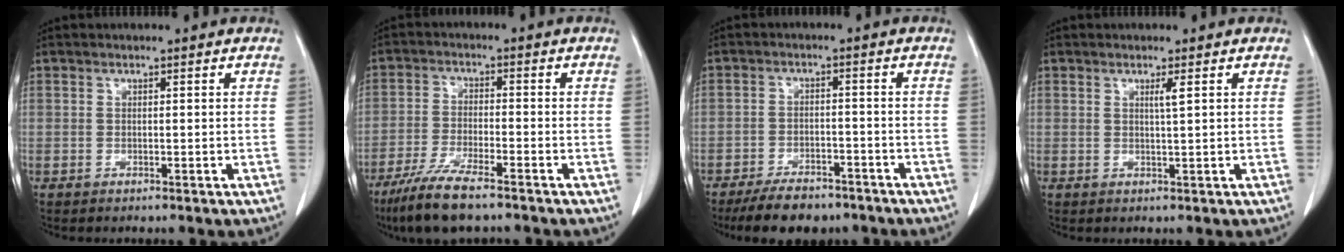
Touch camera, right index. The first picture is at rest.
{"total": 9.2, "force": [-6.8, 1.2, 6.0], "torque": [-0.115, -0.024, -0.120]}
{"total": 8.7, "force": [-7.1, 3.3, 3.7], "torque": [-0.058, -0.005, -0.111]}
{"total": 1.4, "force": [0.6, -0.3, 1.2], "torque": [-0.025, -0.004, 0.011]}